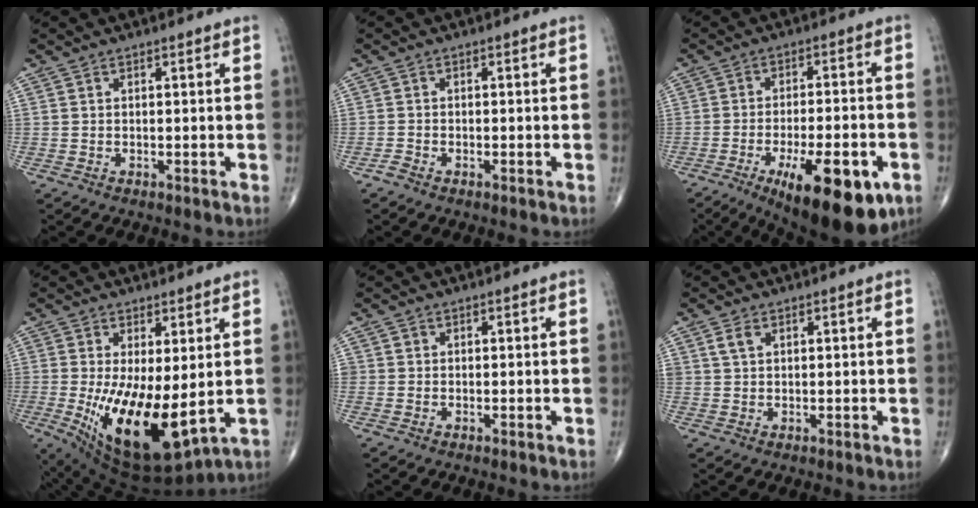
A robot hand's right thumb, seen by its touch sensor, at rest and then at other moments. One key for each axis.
{"total": 1.1, "fx": -0.9, "fy": 0.4, "fz": 0.4, "tx": -0.014, "ty": 0.000, "tz": -0.021}
{"total": 18.3, "fx": -8.2, "fy": 6.4, "fz": 15.1, "tx": -0.184, "ty": 0.014, "tz": -0.109}
{"total": 16.4, "fx": -1.9, "fy": 6.7, "fz": 14.9, "tx": -0.255, "ty": -0.034, "tz": -0.005}
{"total": 0.7, "fx": 0.0, "fy": 0.7, "fz": 0.1, "tx": 0.005, "ty": 0.004, "tz": 0.000}
{"total": 2.2, "fx": 1.0, "fy": 1.4, "fz": 1.4, "tx": -0.024, "ty": 0.001, "tz": 0.024}